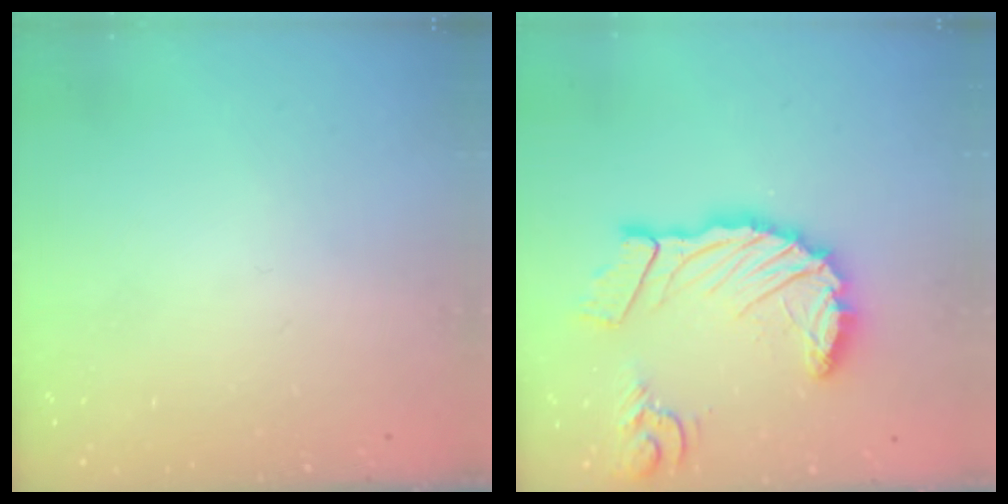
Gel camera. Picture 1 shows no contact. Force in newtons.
{"total": 17.6, "press": 17.5, "slide": 1.9}